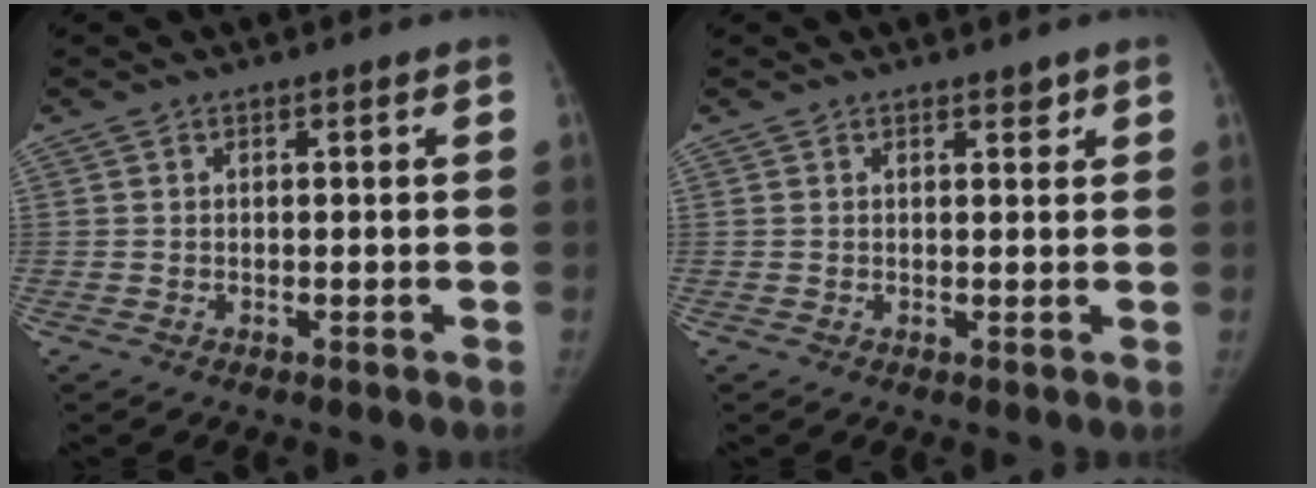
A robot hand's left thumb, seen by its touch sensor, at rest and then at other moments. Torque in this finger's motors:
{"motor_torque": [-0.20, 0.11, -0.30, 0.50, 0.00]}